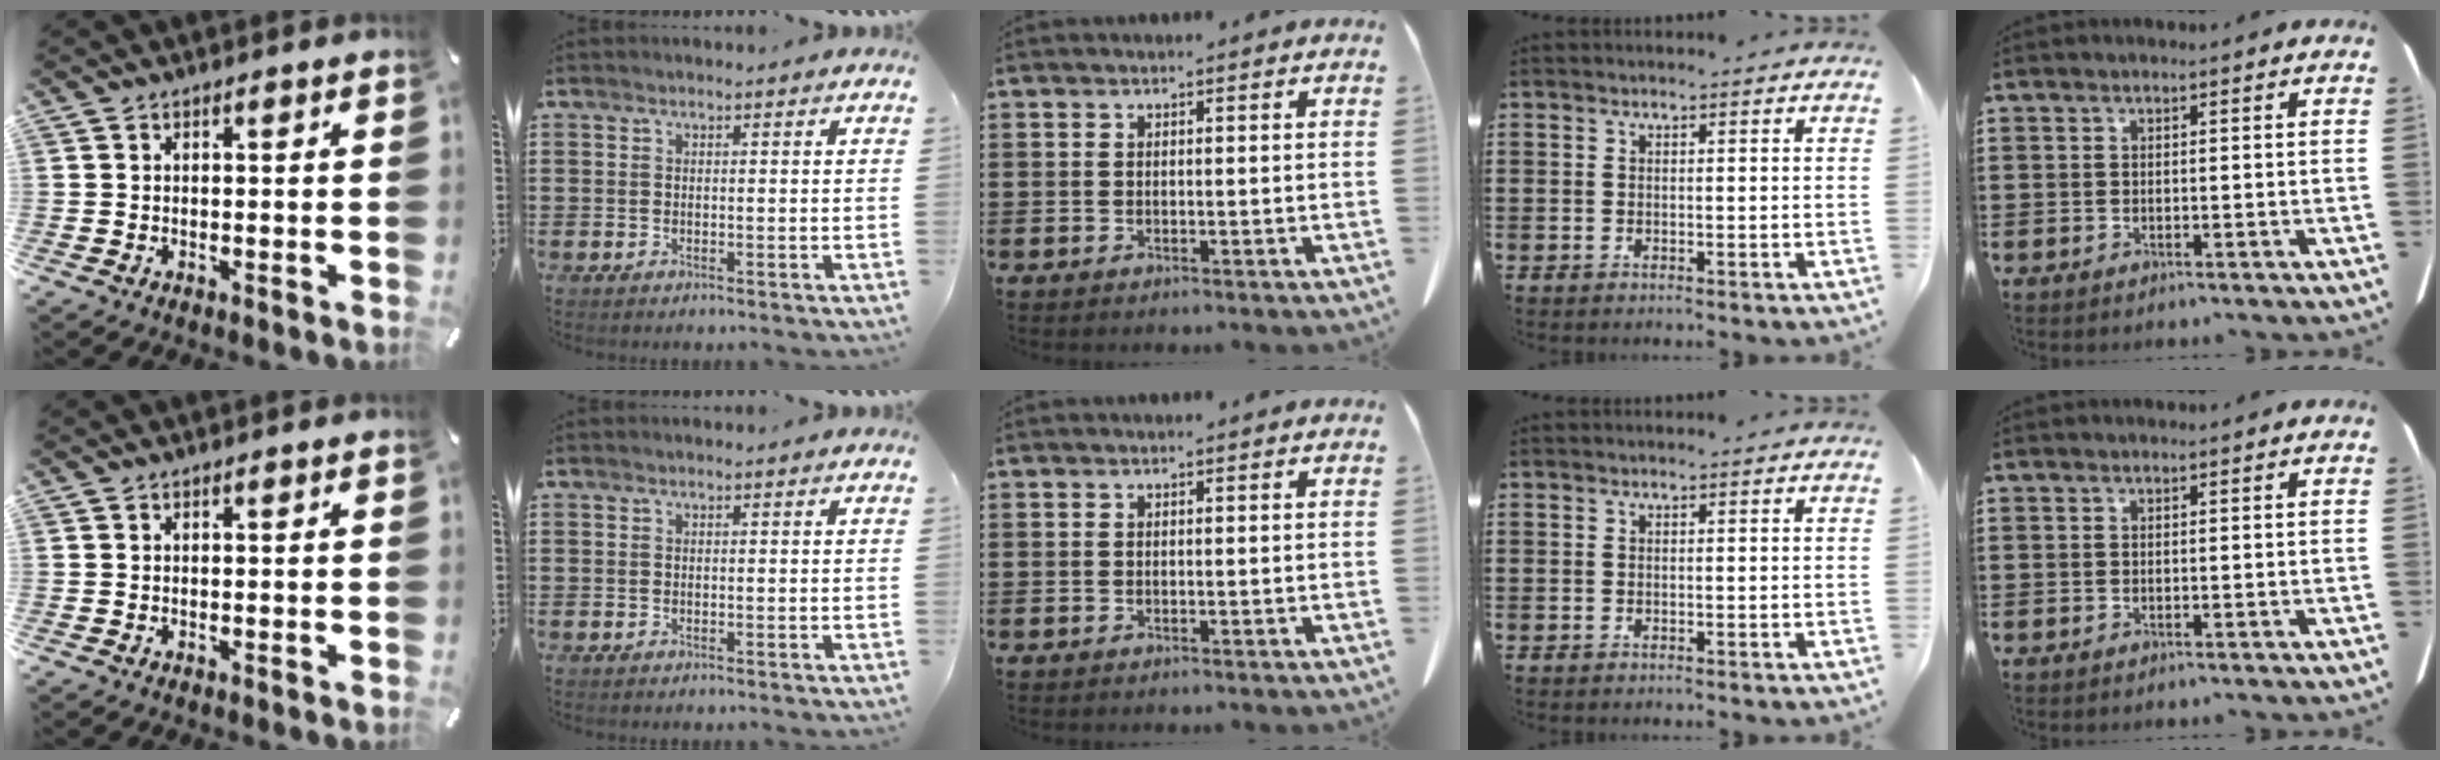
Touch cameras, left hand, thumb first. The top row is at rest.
{}